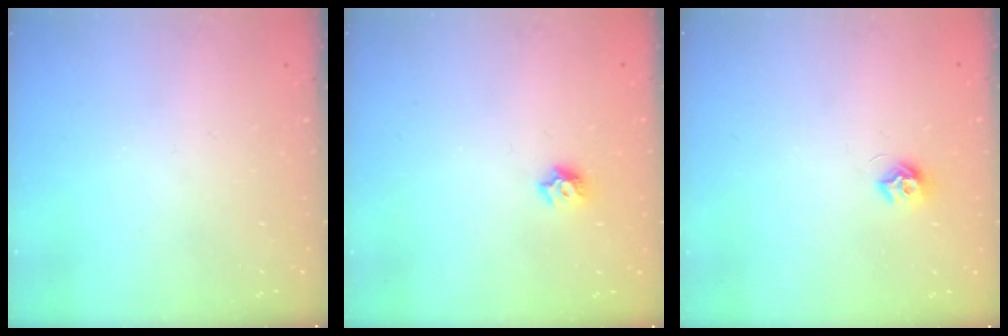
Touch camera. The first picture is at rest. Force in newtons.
{"total": 6.9, "press": 6.8, "slide": 0.9}
{"total": 7.6, "press": 7.6, "slide": 0.6}